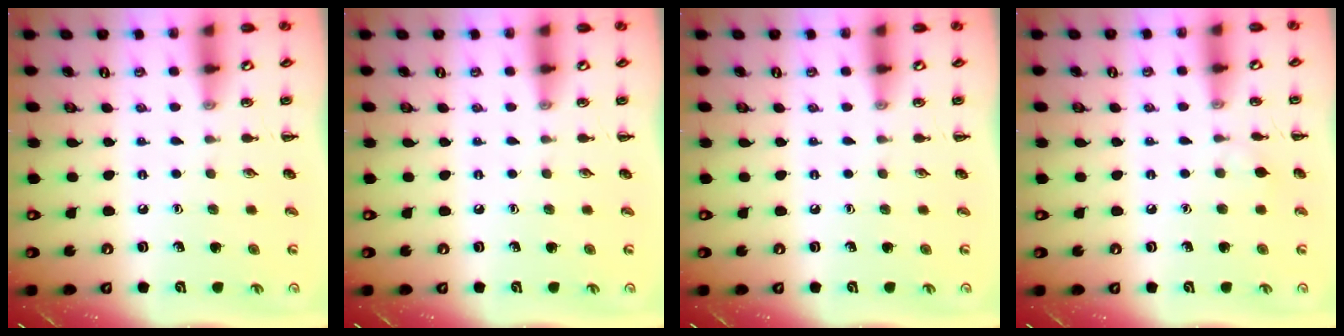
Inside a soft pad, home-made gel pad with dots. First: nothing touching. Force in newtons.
{"total": 0.0}
{"total": 0.0}
{"total": 4.5, "press": 4.2, "slide": 1.6}